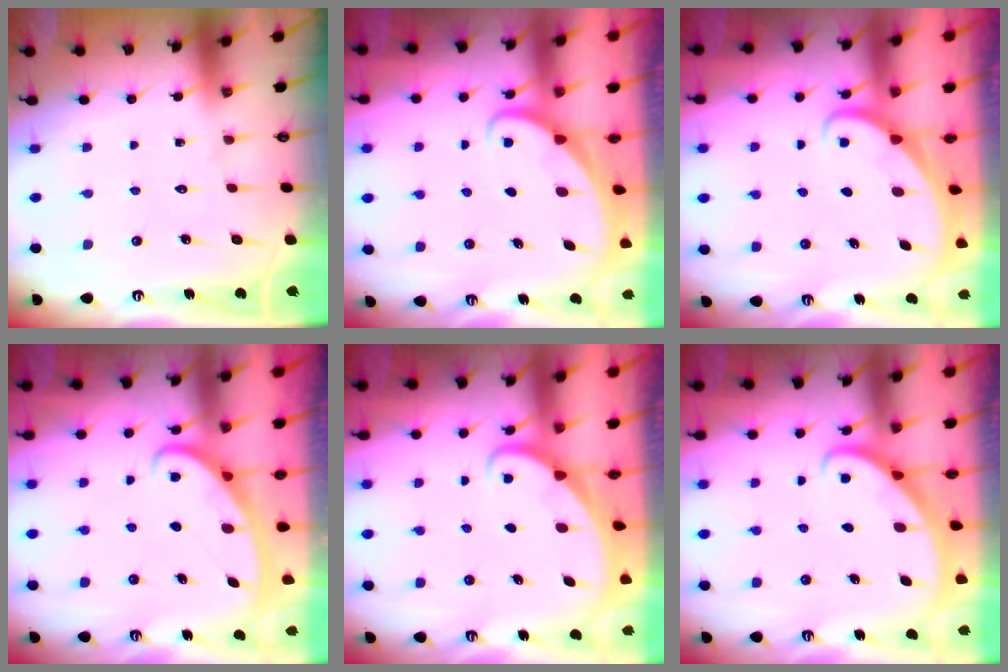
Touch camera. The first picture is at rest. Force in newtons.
{"total": 1.8, "press": 1.8, "slide": 0.0}
{"total": 1.7, "press": 1.7, "slide": 0.1}
{"total": 2.6, "press": 2.6, "slide": 0.4}
{"total": 1.7, "press": 1.7, "slide": 0.1}
{"total": 2.8, "press": 2.8, "slide": 0.2}